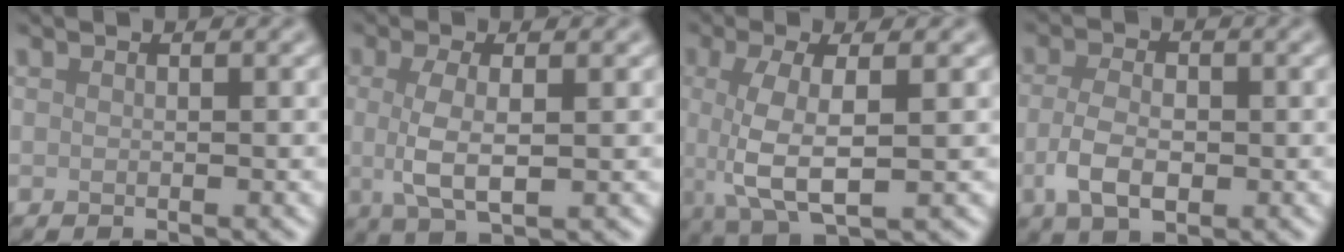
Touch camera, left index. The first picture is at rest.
{"total": 3.9, "force": [0.1, 1.2, 3.7], "torque": [-0.077, -0.001, 0.003]}
{"total": 5.5, "force": [0.3, 1.9, 5.2], "torque": [-0.109, -0.003, 0.006]}
{"total": 4.1, "force": [-0.7, 2.4, 3.2], "torque": [-0.069, -0.005, -0.016]}